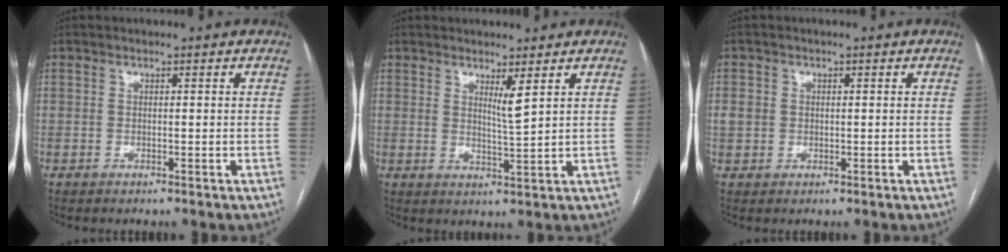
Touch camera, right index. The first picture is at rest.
{"total": 2.9, "force": [1.7, -0.4, 2.3], "torque": [-0.042, -0.017, 0.033]}
{"total": 2.5, "force": [0.2, 2.3, 0.9], "torque": [-0.018, 0.012, 0.009]}